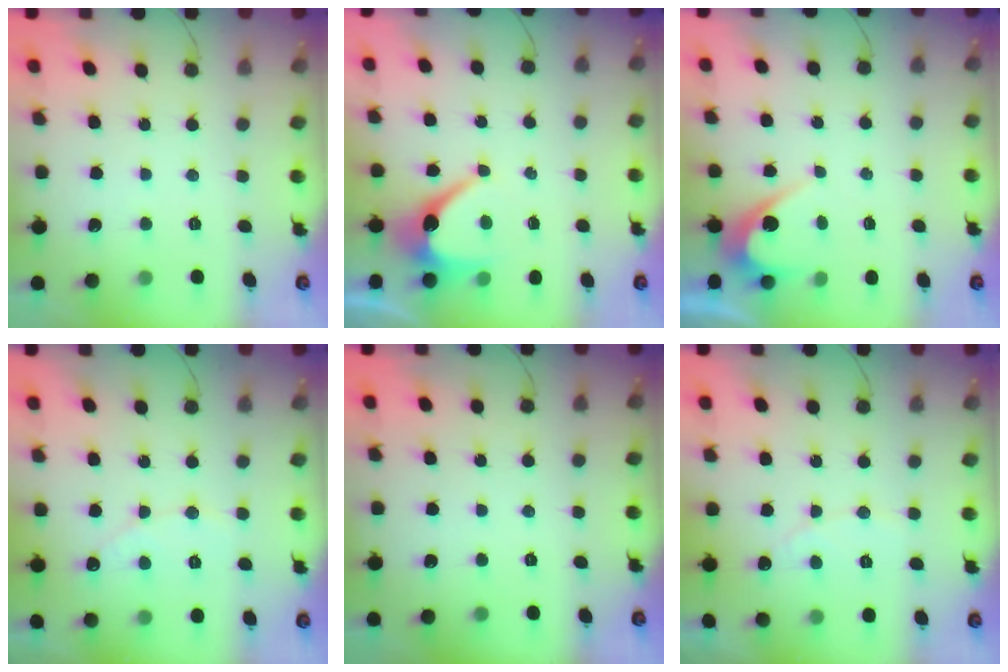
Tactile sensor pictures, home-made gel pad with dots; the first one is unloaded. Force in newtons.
{"total": 6.8, "press": 6.8, "slide": 0.7}
{"total": 4.6, "press": 4.6, "slide": 0.3}
{"total": 5.2, "press": 5.2, "slide": 0.4}
{"total": 0.0}
{"total": 4.1, "press": 4.1, "slide": 0.3}